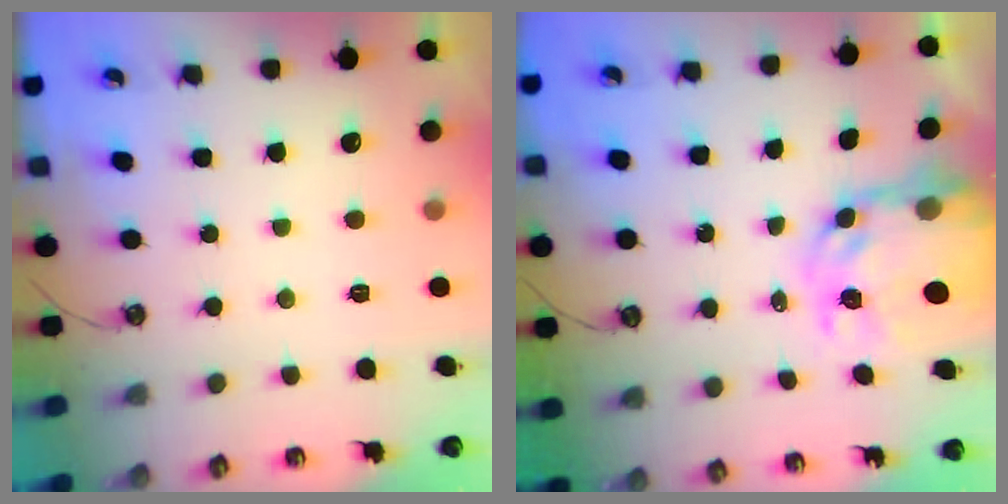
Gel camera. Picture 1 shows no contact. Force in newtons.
{"total": 10.6, "press": 10.5, "slide": 1.0}